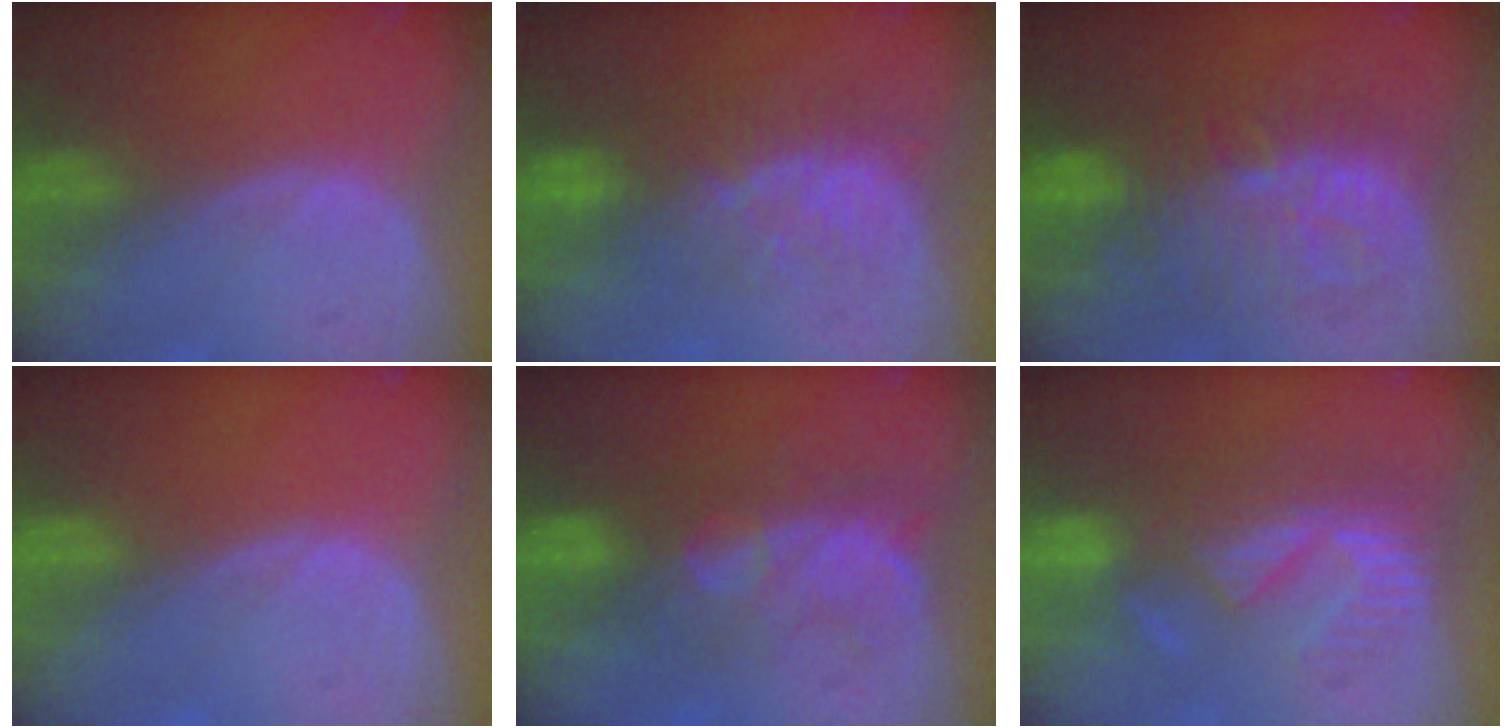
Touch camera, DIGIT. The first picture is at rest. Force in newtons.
{"total": 8.4, "press": 7.5, "slide": 3.8}
{"total": 9.4, "press": 9.3, "slide": 1.4}
{"total": 0.0}
{"total": 8.3, "press": 7.6, "slide": 3.3}
{"total": 9.1, "press": 8.0, "slide": 4.3}